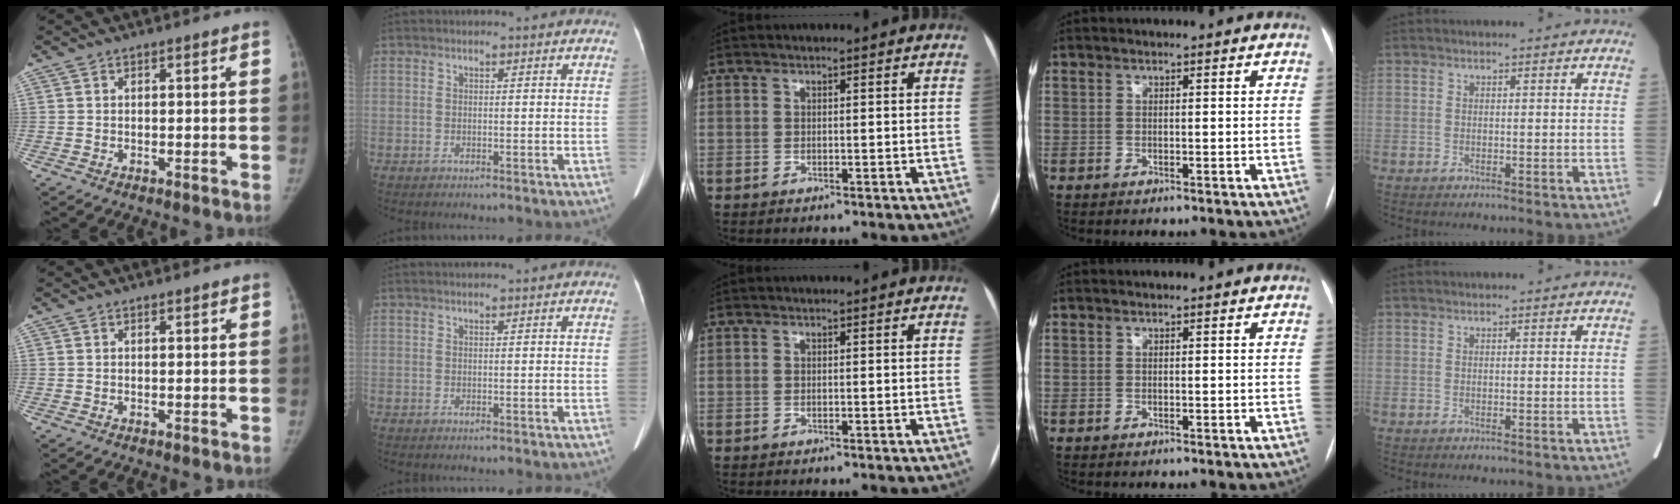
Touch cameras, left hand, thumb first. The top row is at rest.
{"thumb": {"total": 0.7, "force": [0.5, 0.2, 0.3], "torque": [-0.005, -0.003, 0.008]}, "index": {"total": 1.2, "force": [1.0, -0.2, 0.5], "torque": [-0.007, 0.014, 0.022]}}